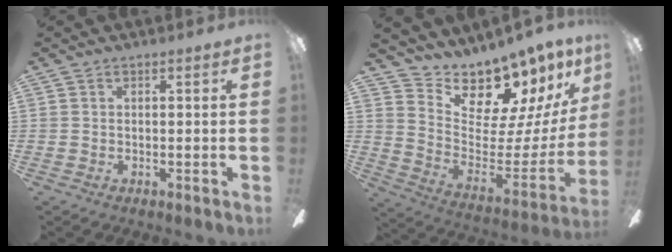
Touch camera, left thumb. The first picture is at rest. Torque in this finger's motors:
{"motor_torque": [0.34, 0.31, -0.08, -0.57, 0.09]}